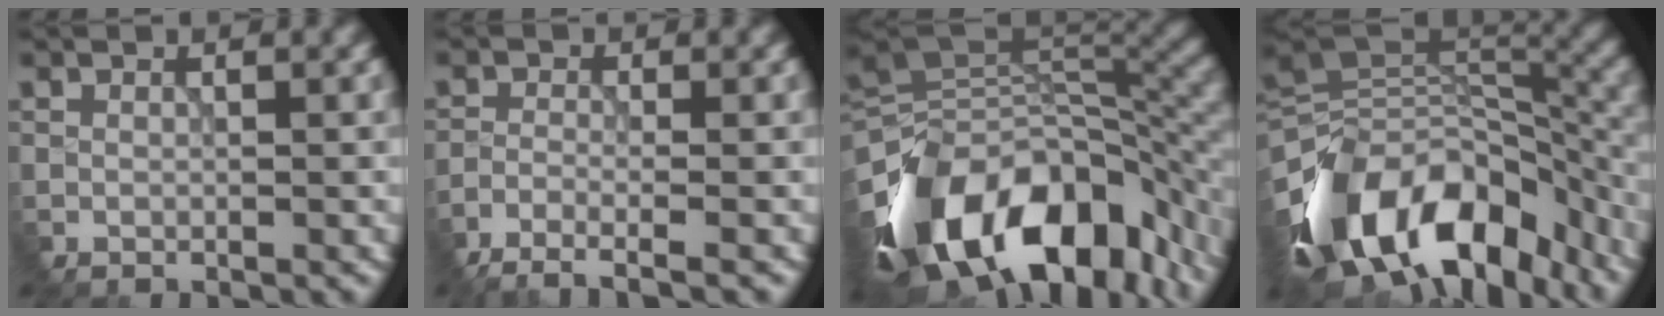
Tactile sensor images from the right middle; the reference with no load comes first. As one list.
[{"total": 3.7, "force": [-3.5, -0.1, 1.4], "torque": [-0.039, -0.003, -0.058]}, {"total": 15.4, "force": [-8.0, 8.8, 9.8], "torque": [-0.199, -0.009, -0.108]}, {"total": 14.3, "force": [-8.5, 8.4, 7.9], "torque": [-0.179, 0.003, -0.116]}]